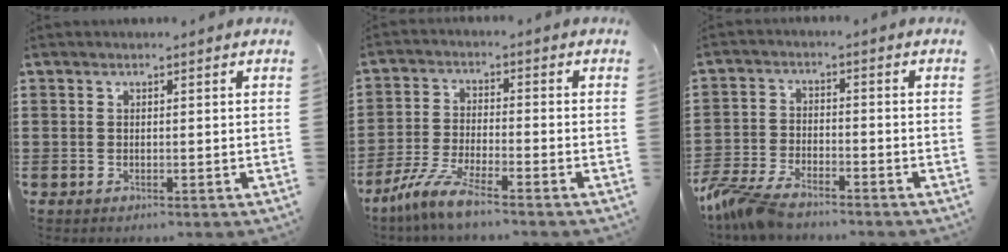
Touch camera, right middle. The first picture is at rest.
{"total": 6.2, "force": [-5.1, 0.1, 3.6], "torque": [-0.098, -0.020, -0.104]}
{"total": 6.0, "force": [-5.2, 1.1, 2.6], "torque": [-0.083, -0.011, -0.108]}